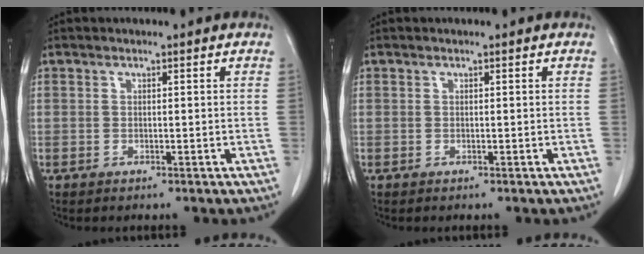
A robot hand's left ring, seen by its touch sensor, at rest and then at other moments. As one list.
[{"total": 0.0}]